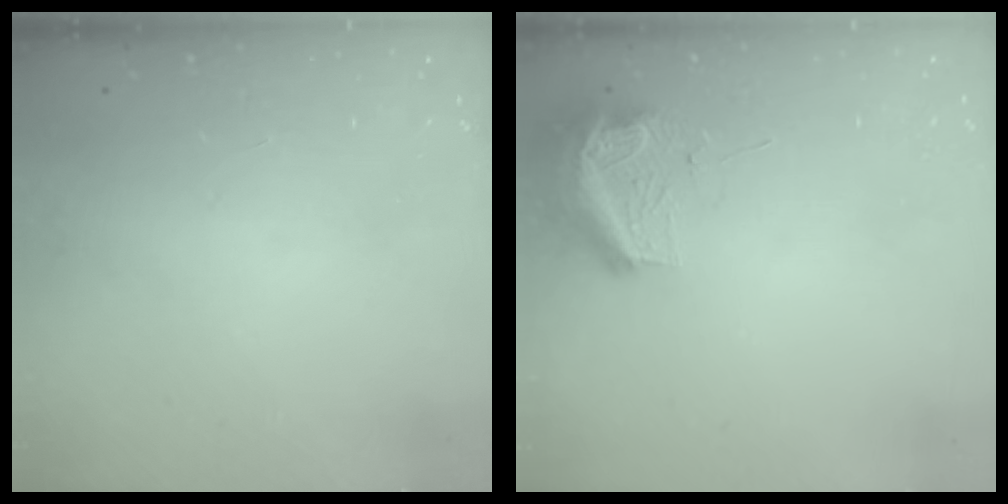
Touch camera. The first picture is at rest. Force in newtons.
{"total": 8.7, "press": 8.6, "slide": 1.0}